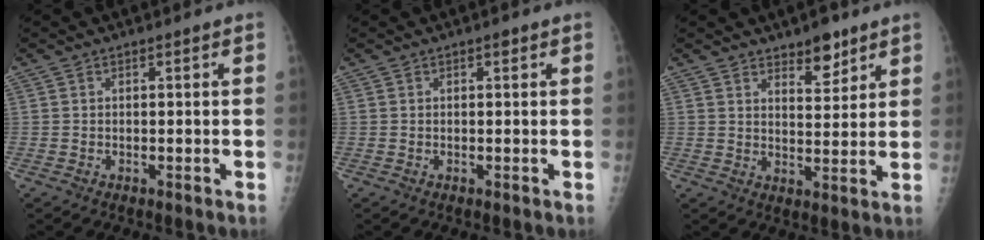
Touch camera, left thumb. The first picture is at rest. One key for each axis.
{"total": 0.7, "fx": 0.4, "fy": 0.3, "fz": 0.5, "tx": -0.005, "ty": 0.000, "tz": 0.004}
{"total": 6.1, "fx": 4.3, "fy": 2.6, "fz": 3.3, "tx": -0.026, "ty": -0.032, "tz": 0.067}